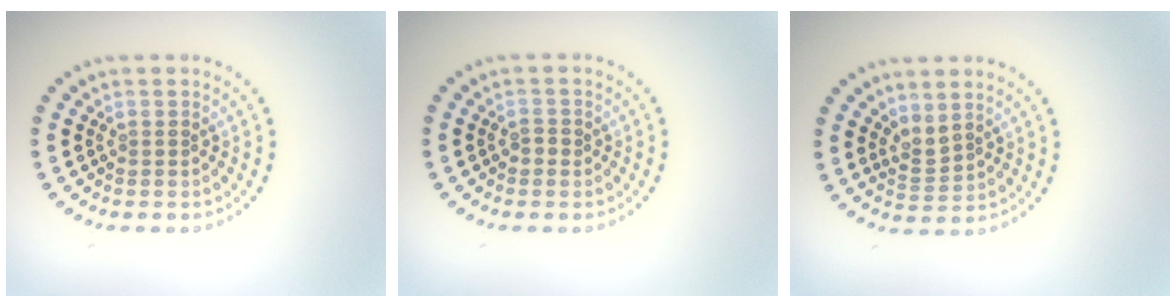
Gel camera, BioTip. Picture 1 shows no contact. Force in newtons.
{"total": 0.9, "press": 0.9, "slide": 0.3}
{"total": 1.8, "press": 1.3, "slide": 1.3}